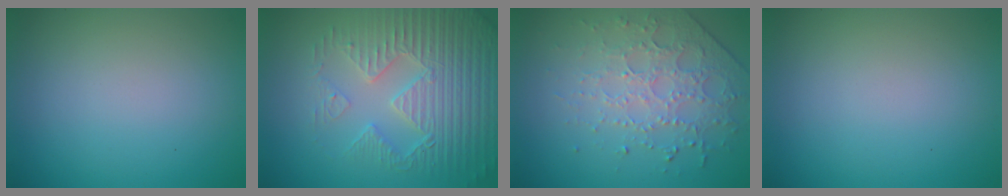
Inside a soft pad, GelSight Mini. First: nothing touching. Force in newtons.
{"total": 5.8, "press": 5.2, "slide": 2.6}
{"total": 4.3, "press": 3.1, "slide": 3.0}
{"total": 0.0}